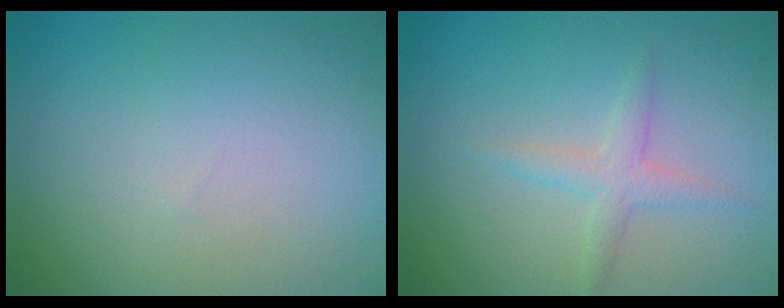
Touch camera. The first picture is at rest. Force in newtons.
{"total": 1.8, "press": 1.8, "slide": 0.0}